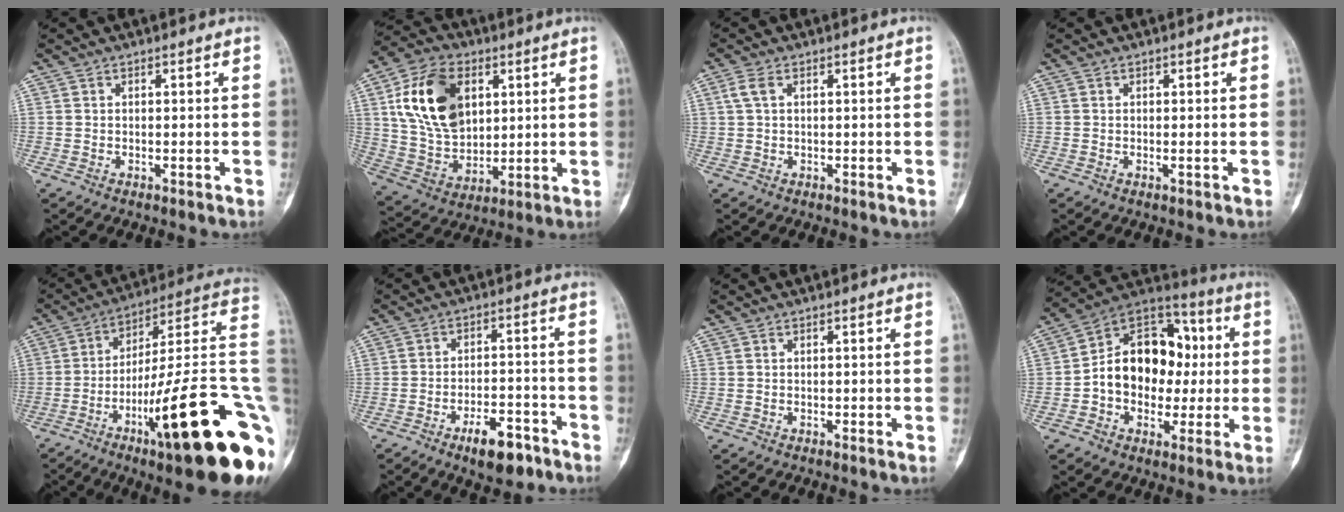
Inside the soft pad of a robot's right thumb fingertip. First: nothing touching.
{"total": 17.9, "force": [5.4, 12.0, 12.1], "torque": [-0.199, -0.010, 0.106]}
{"total": 2.3, "force": [0.5, 1.2, 1.9], "torque": [-0.046, 0.005, 0.009]}
{"total": 0.0}
{"total": 29.3, "force": [-8.3, 4.9, 27.7], "torque": [-0.331, 0.044, -0.129]}
{"total": 8.7, "force": [-5.5, 3.5, 5.7], "torque": [-0.080, 0.033, -0.084]}
{"total": 0.0}
{"total": 17.7, "force": [-0.1, 13.3, 11.7], "torque": [-0.138, 0.041, -0.008]}